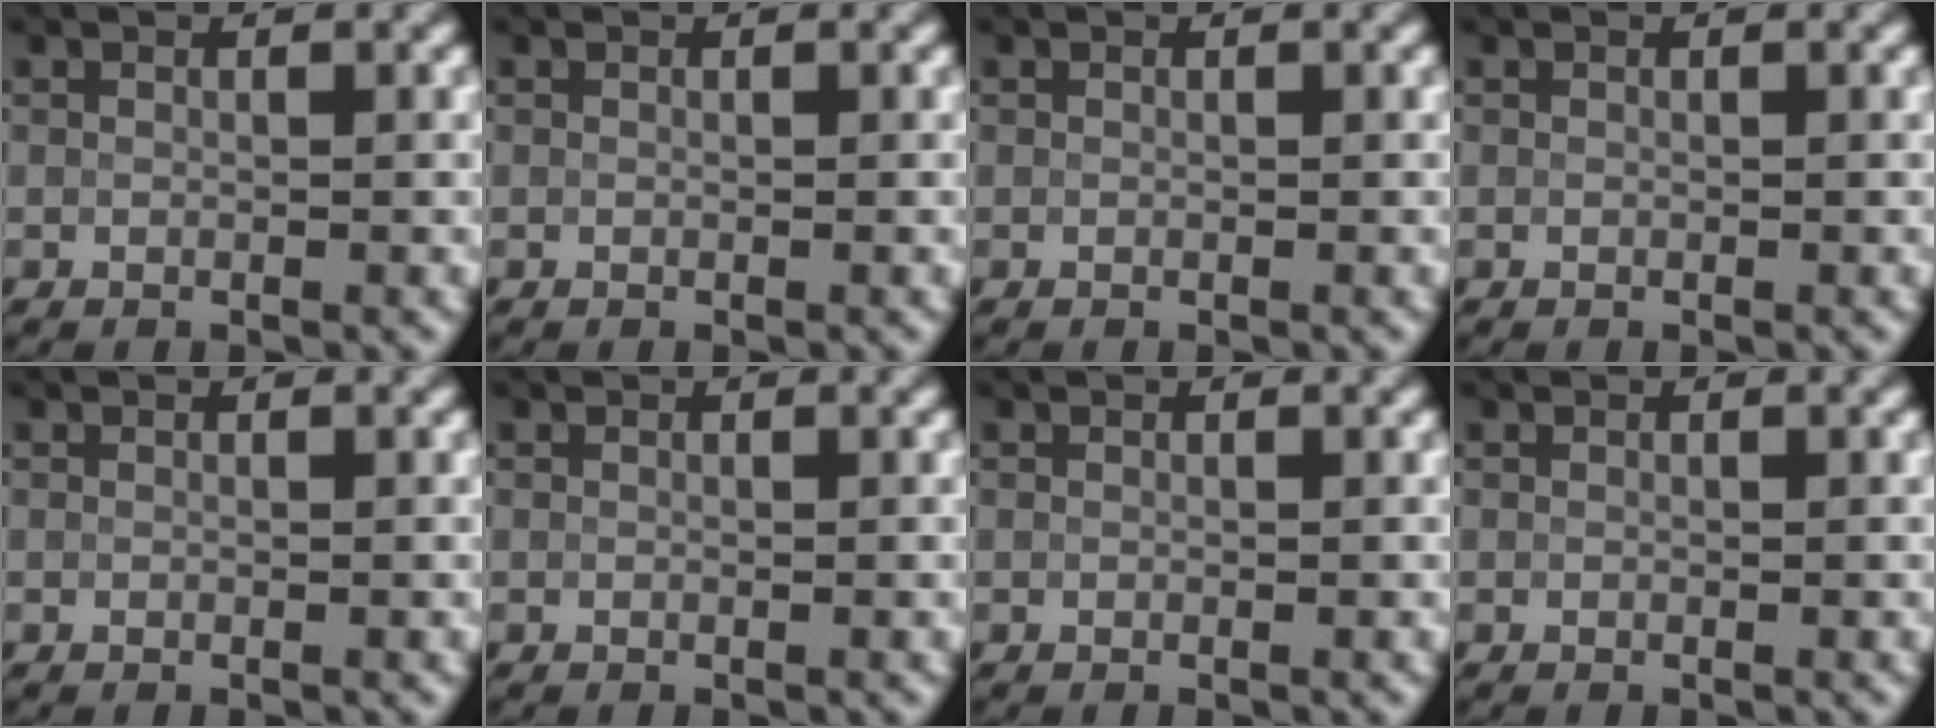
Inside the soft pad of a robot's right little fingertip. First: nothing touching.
{"total": 0.0}
{"total": 0.0}
{"total": 0.0}
{"total": 0.0}
{"total": 0.0}
{"total": 0.0}
{"total": 0.0}